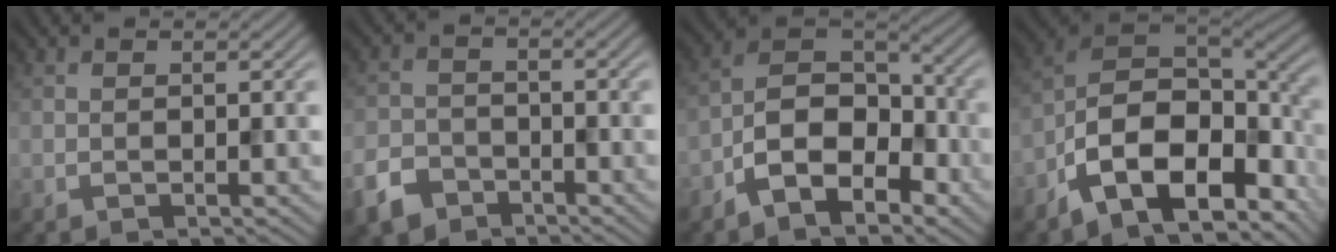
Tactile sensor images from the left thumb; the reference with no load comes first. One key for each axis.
{"total": 5.0, "fx": -3.5, "fy": 3.1, "fz": 1.7, "tx": -0.044, "ty": -0.003, "tz": -0.077}
{"total": 9.0, "fx": -4.8, "fy": 4.9, "fz": 5.8, "tx": -0.098, "ty": 0.005, "tz": -0.104}
{"total": 14.5, "fx": -7.2, "fy": 7.4, "fz": 10.3, "tx": -0.210, "ty": -0.026, "tz": -0.127}